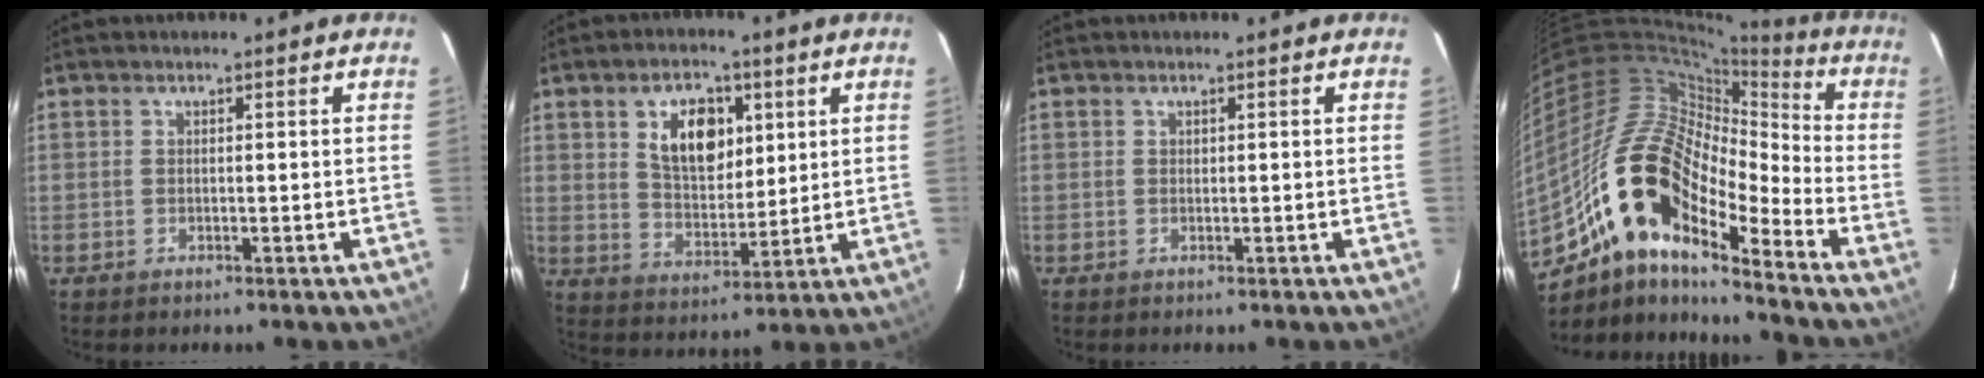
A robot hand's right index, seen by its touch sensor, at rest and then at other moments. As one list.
[{"total": 10.5, "force": [3.9, 6.2, 7.5], "torque": [-0.129, 0.012, 0.075]}, {"total": 0.0}, {"total": 20.1, "force": [-11.8, 7.8, 14.3], "torque": [-0.251, -0.010, -0.240]}]